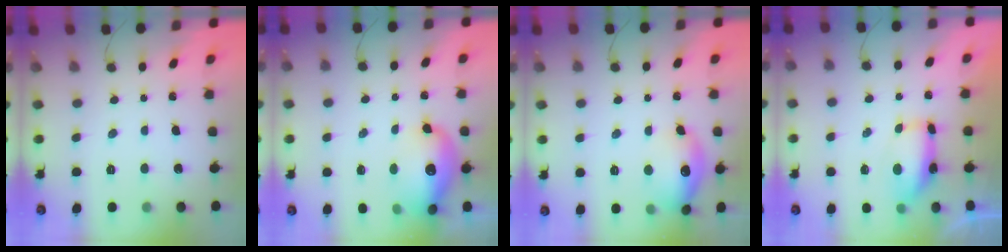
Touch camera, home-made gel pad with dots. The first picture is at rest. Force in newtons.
{"total": 13.9, "press": 13.6, "slide": 3.2}
{"total": 14.8, "press": 14.8, "slide": 1.0}
{"total": 7.3, "press": 7.3, "slide": 0.6}